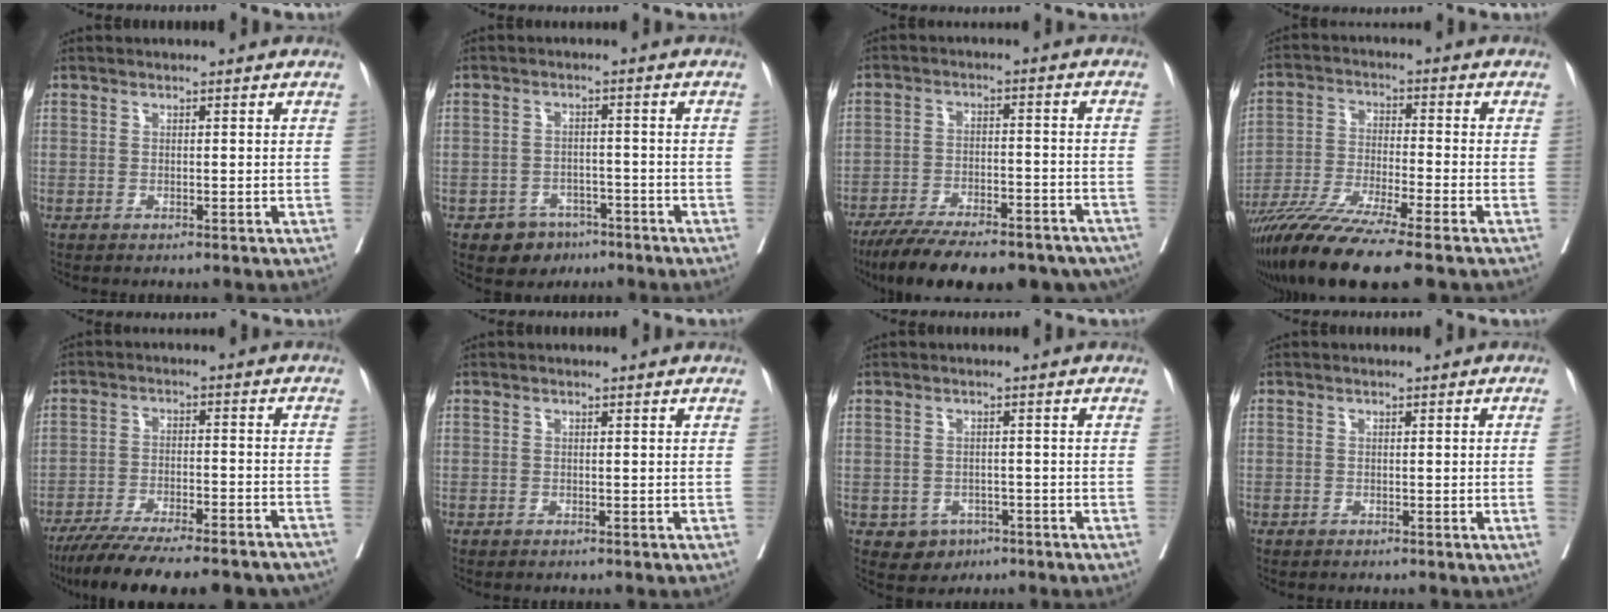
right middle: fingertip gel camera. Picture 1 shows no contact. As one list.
[{"total": 4.2, "force": [-2.4, 3.3, 0.9], "torque": [-0.008, 0.012, -0.030]}, {"total": 22.9, "force": [-17.8, 7.2, 12.5], "torque": [-0.174, -0.010, -0.241]}, {"total": 13.3, "force": [-10.1, -0.6, 8.6], "torque": [-0.160, -0.042, -0.176]}, {"total": 20.3, "force": [-17.3, 3.4, 10.0], "torque": [-0.132, -0.016, -0.243]}, {"total": 0.6, "force": [0.3, 0.4, -0.1], "torque": [0.002, 0.009, 0.003]}, {"total": 3.1, "force": [-1.1, 2.8, 0.8], "torque": [-0.007, 0.010, -0.007]}, {"total": 0.7, "force": [0.3, 0.0, 0.7], "torque": [-0.009, 0.006, 0.004]}]